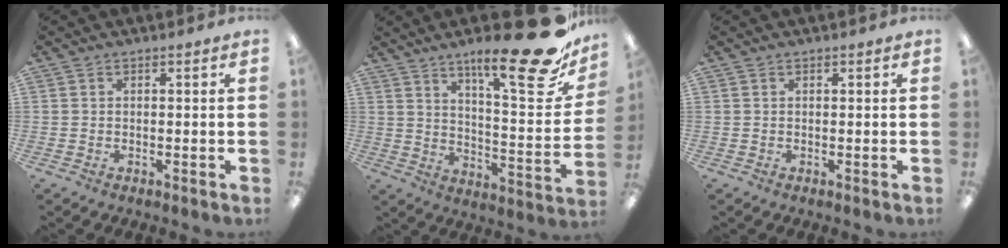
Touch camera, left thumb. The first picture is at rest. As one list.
[{"total": 22.3, "force": [15.3, 5.0, 15.3], "torque": [-0.228, -0.106, 0.241]}, {"total": 0.0}]